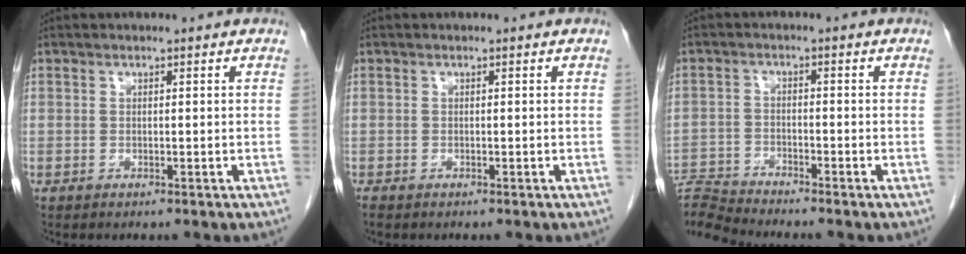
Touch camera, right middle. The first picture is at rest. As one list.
[{"total": 0.7, "force": [-0.6, 0.3, 0.2], "torque": [-0.012, -0.003, -0.014]}, {"total": 6.4, "force": [-6.2, -1.7, -0.2], "torque": [-0.008, -0.001, -0.119]}]